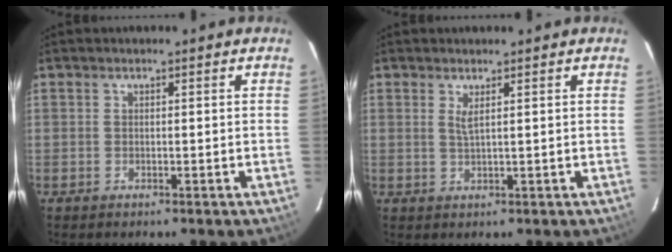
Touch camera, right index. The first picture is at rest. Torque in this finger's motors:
{"motor_torque": [-0.03, 0.04, 0.02, 0.04]}